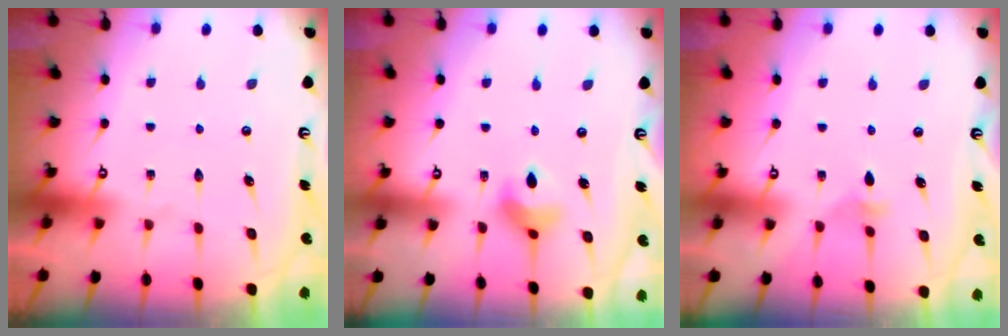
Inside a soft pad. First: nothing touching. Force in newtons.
{"total": 8.0, "press": 7.9, "slide": 1.1}
{"total": 2.8, "press": 2.7, "slide": 0.7}